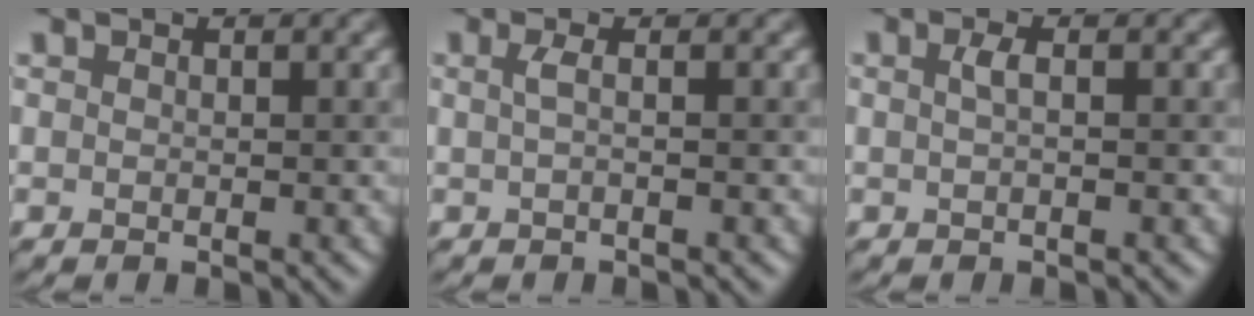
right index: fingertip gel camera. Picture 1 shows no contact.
{"total": 1.4, "force": [-0.1, 0.4, 1.3], "torque": [-0.020, -0.002, -0.004]}
{"total": 1.3, "force": [0.1, 0.3, 1.2], "torque": [-0.026, 0.005, 0.001]}